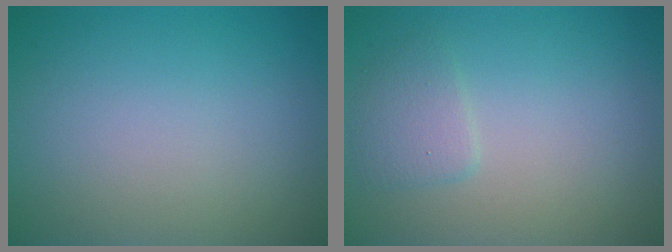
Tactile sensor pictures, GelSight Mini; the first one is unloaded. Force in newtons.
{"total": 1.7, "press": 1.7, "slide": 0.0}